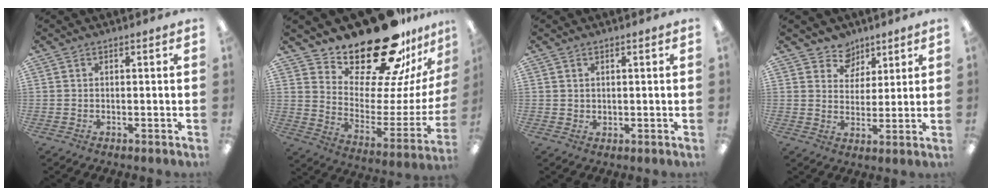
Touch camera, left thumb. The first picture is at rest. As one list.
[{"total": 25.6, "force": [21.1, 8.4, 11.8], "torque": [-0.173, -0.159, 0.363]}, {"total": 1.3, "force": [0.9, 0.9, 0.2], "torque": [-0.004, 0.001, 0.018]}, {"total": 7.1, "force": [5.0, 5.0, 0.2], "torque": [-0.003, -0.036, 0.094]}]